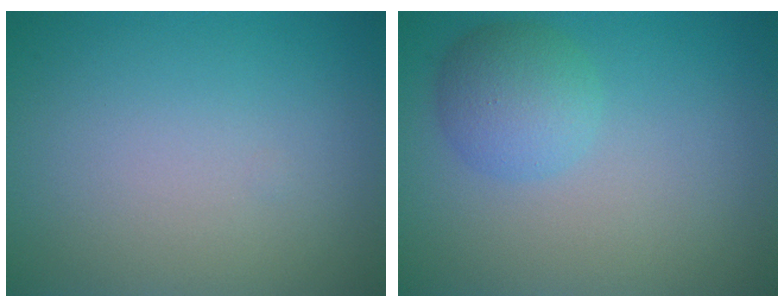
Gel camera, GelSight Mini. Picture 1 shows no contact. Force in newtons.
{"total": 3.3, "press": 3.3, "slide": 0.2}